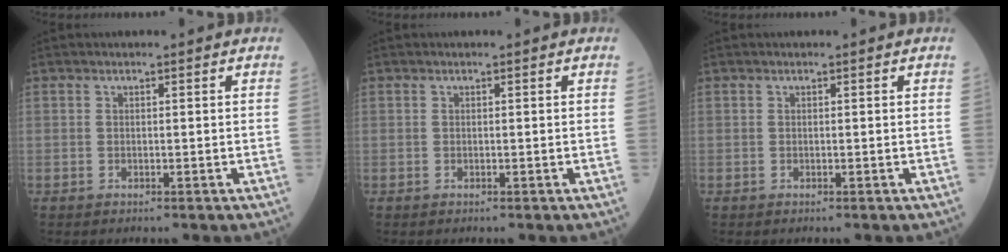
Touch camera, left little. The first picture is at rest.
{"total": 0.0}
{"total": 0.0}